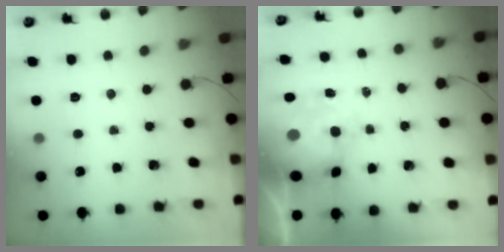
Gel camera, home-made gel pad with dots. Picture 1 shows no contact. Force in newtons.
{"total": 8.4, "press": 8.2, "slide": 2.1}